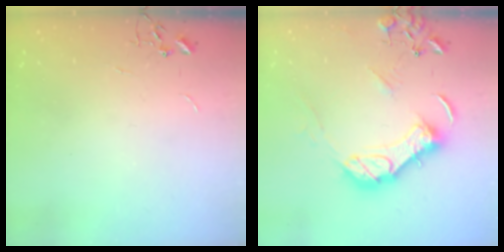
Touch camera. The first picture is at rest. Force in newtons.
{"total": 15.7, "press": 15.5, "slide": 2.2}